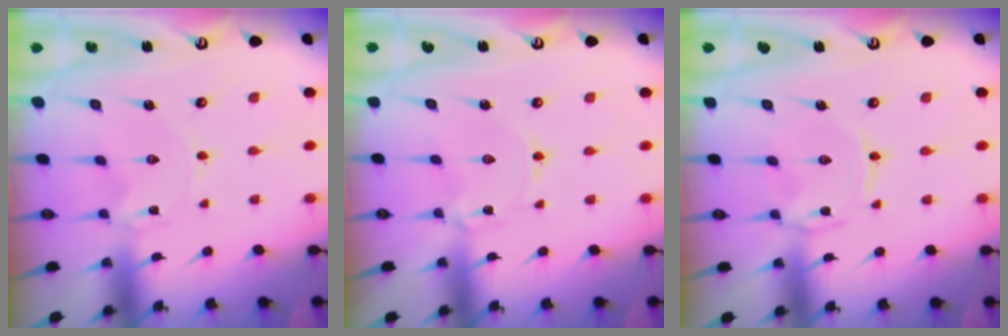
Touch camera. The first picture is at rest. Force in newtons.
{"total": 0.9, "press": 0.9, "slide": 0.2}
{"total": 1.3, "press": 1.3, "slide": 0.2}